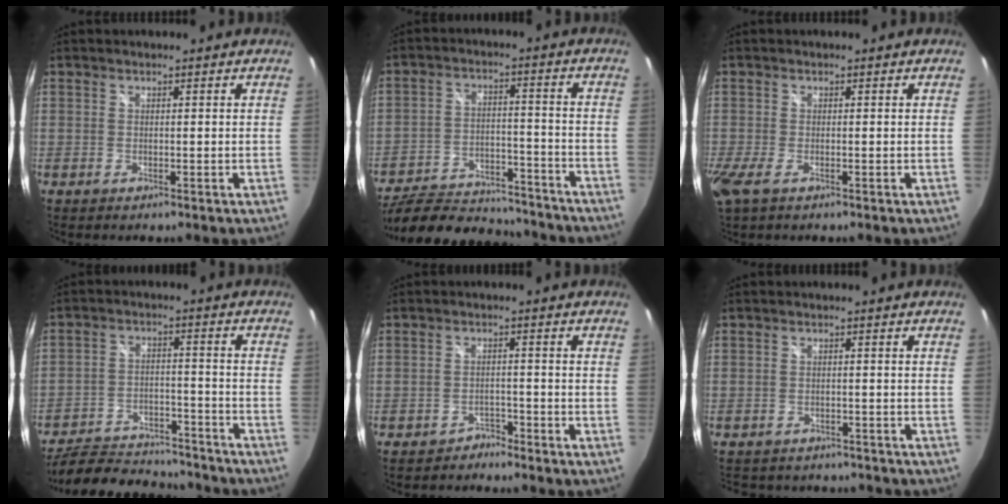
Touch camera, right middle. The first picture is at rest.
{"total": 21.4, "force": [-18.5, 7.0, 8.2], "torque": [-0.162, 0.001, -0.258]}
{"total": 3.8, "force": [-1.7, 1.2, 3.2], "torque": [-0.070, -0.015, -0.031]}
{"total": 18.9, "force": [-16.6, 6.0, 6.9], "torque": [-0.144, 0.001, -0.236]}
{"total": 2.9, "force": [-2.7, 1.1, 0.1], "torque": [-0.004, 0.000, -0.046]}
{"total": 9.1, "force": [-7.8, 3.8, 2.9], "torque": [-0.067, -0.014, -0.107]}